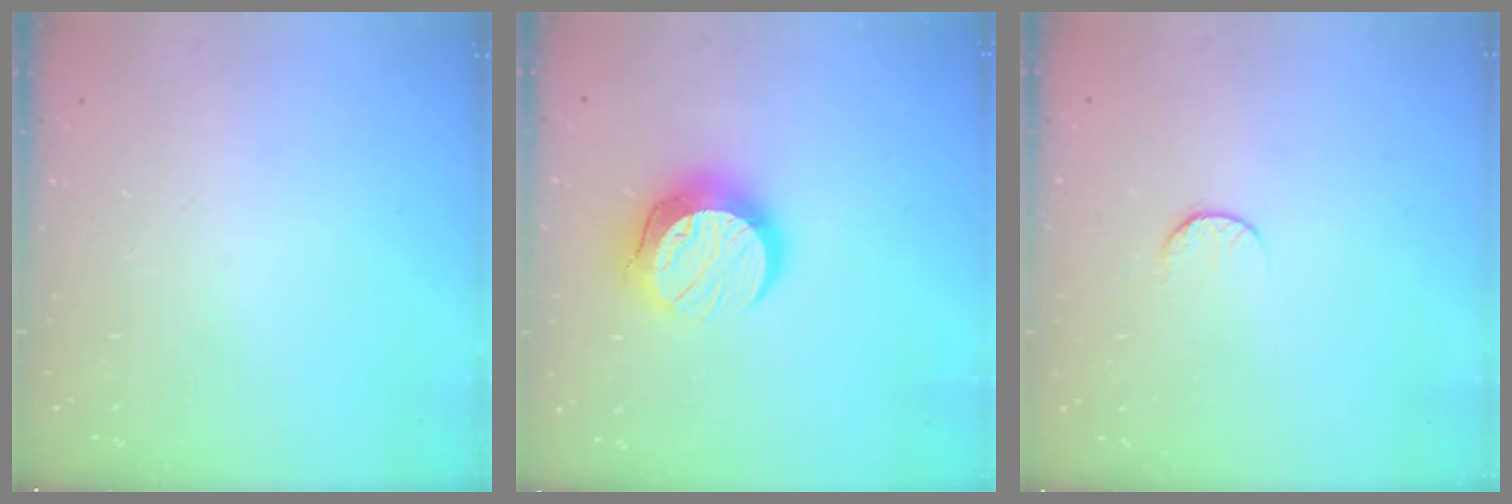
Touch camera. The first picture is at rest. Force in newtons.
{"total": 12.7, "press": 12.7, "slide": 1.1}
{"total": 6.3, "press": 6.3, "slide": 0.7}